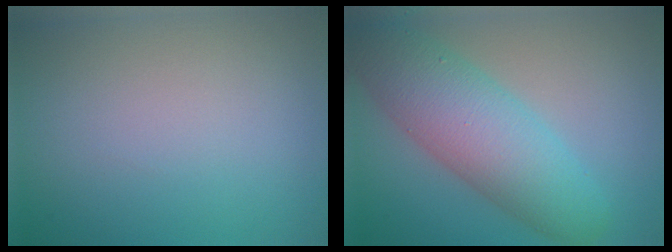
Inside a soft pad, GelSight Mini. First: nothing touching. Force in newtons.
{"total": 8.2, "press": 8.2, "slide": 0.2}